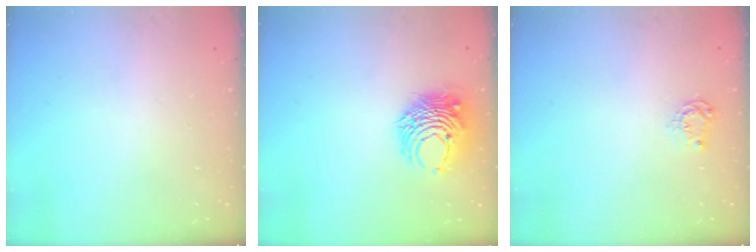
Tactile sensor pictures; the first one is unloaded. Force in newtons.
{"total": 9.0, "press": 8.9, "slide": 0.9}
{"total": 3.9, "press": 3.9, "slide": 0.5}